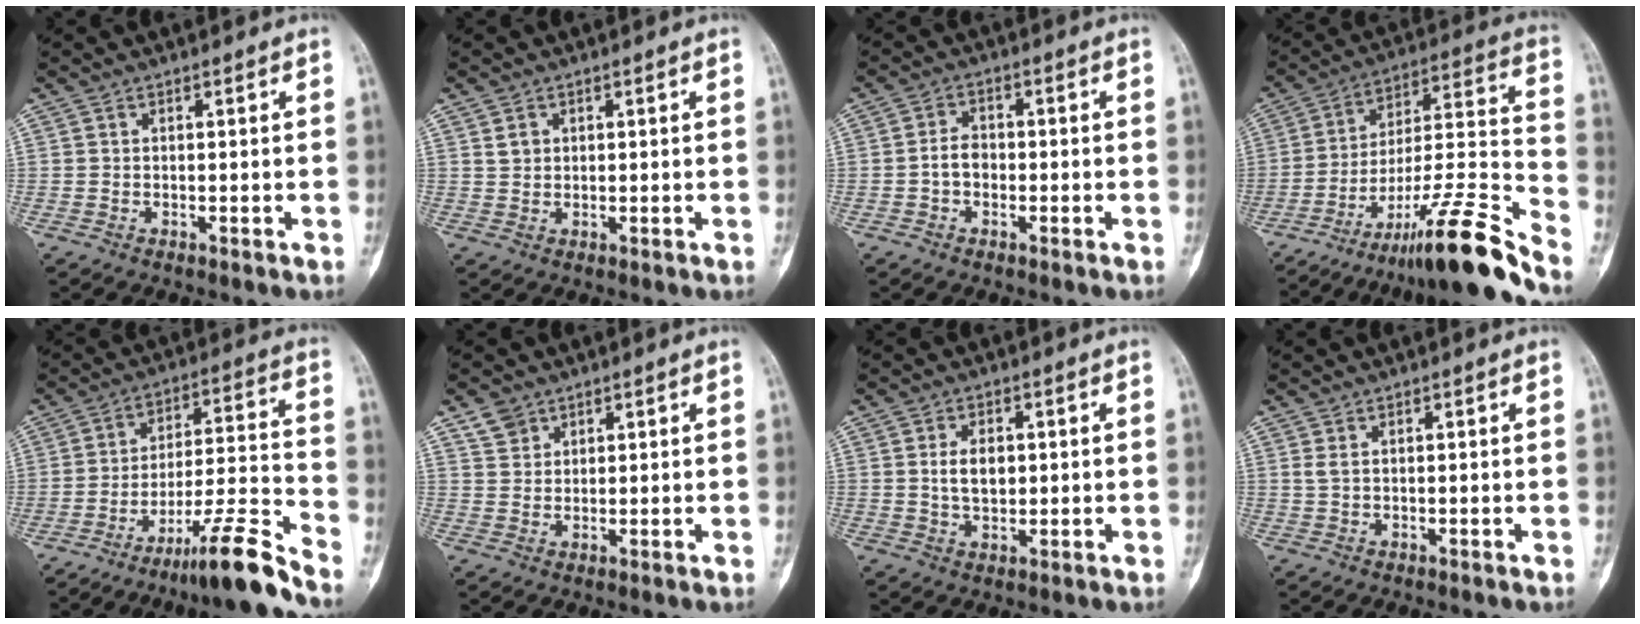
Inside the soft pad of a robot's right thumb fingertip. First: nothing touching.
{"total": 2.1, "force": [0.9, 1.7, 0.9], "torque": [-0.008, -0.002, 0.019]}
{"total": 3.5, "force": [-0.9, 2.6, 2.2], "torque": [-0.027, 0.016, -0.024]}
{"total": 21.6, "force": [-16.6, 1.4, 13.8], "torque": [-0.211, 0.100, -0.276]}
{"total": 13.9, "force": [-10.8, 0.1, 8.7], "torque": [-0.143, 0.085, -0.177]}
{"total": 3.6, "force": [2.5, 2.5, 0.8], "torque": [0.000, -0.008, 0.049]}
{"total": 5.1, "force": [0.7, 3.2, 3.9], "torque": [-0.058, -0.003, 0.015]}
{"total": 1.4, "force": [0.6, 0.7, 1.1], "torque": [-0.028, 0.007, 0.021]}